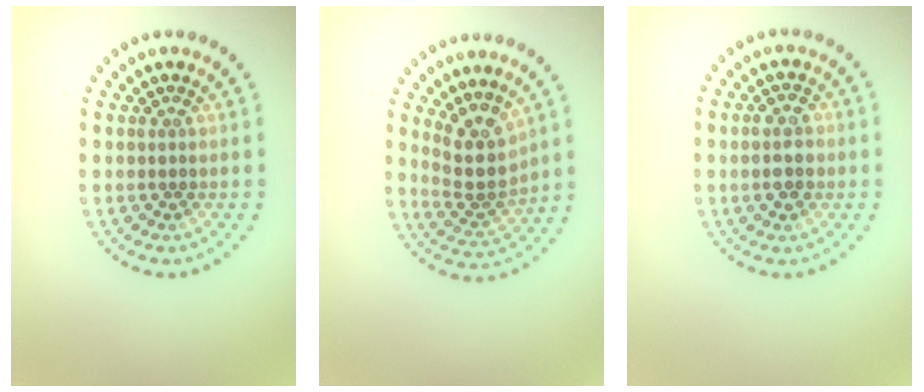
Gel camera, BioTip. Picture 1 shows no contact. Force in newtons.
{"total": 4.0, "press": 3.3, "slide": 2.3}
{"total": 2.5, "press": 2.4, "slide": 0.4}